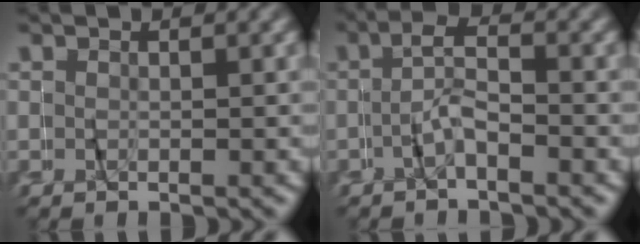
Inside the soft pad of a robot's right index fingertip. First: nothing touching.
{"total": 2.2, "force": [-1.1, 0.6, 1.8], "torque": [-0.028, 0.011, -0.032]}